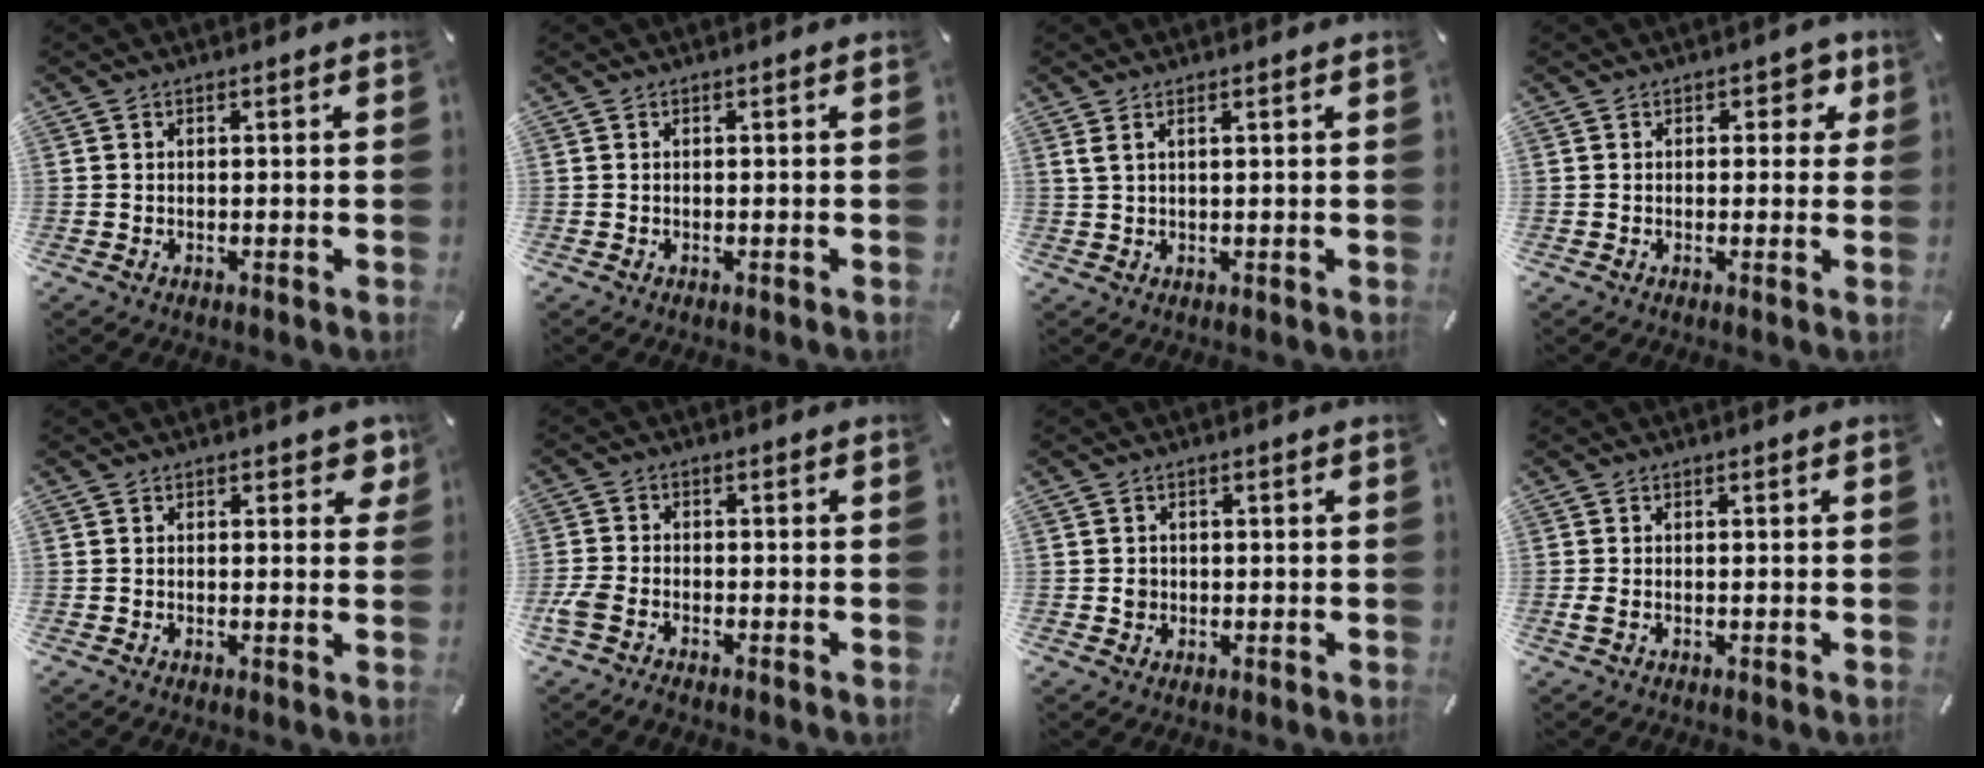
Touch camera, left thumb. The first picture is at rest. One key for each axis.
{"total": 0.0}
{"total": 1.9, "fx": 0.9, "fy": 0.3, "fz": 1.6, "tx": -0.035, "ty": 0.000, "tz": 0.016}
{"total": 4.3, "fx": 1.5, "fy": 3.0, "fz": 2.8, "tx": -0.020, "ty": -0.001, "tz": 0.016}
{"total": 3.0, "fx": 1.7, "fy": 1.7, "fz": 1.8, "tx": -0.010, "ty": -0.005, "tz": 0.021}
{"total": 3.8, "fx": -2.4, "fy": 1.7, "fz": 2.4, "tx": -0.073, "ty": 0.000, "tz": -0.054}
{"total": 1.7, "fx": 0.0, "fy": 1.6, "fz": 0.5, "tx": -0.003, "ty": 0.002, "tz": -0.005}
{"total": 1.0, "fx": -0.1, "fy": 0.3, "fz": 1.0, "tx": -0.019, "ty": -0.001, "tz": -0.003}